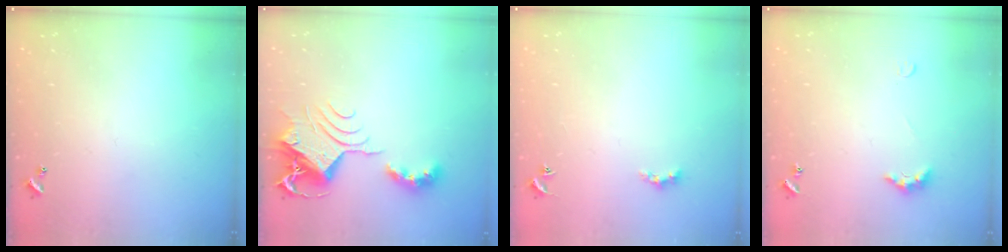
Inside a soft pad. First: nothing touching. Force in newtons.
{"total": 9.4, "press": 9.4, "slide": 0.3}
{"total": 2.2, "press": 2.1, "slide": 0.5}
{"total": 2.7, "press": 2.6, "slide": 0.7}